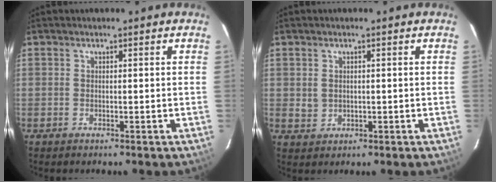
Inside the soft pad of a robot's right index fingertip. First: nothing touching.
{"total": 2.1, "force": [0.3, 2.0, 0.7], "torque": [-0.011, 0.004, 0.010]}